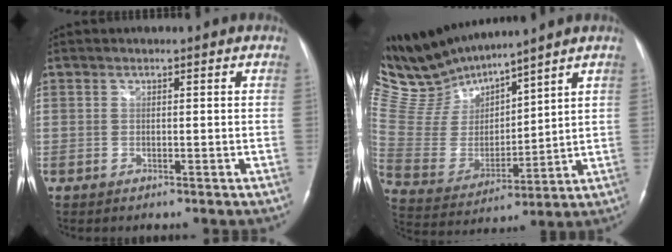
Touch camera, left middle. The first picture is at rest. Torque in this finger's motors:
{"motor_torque": [0.19, -0.67, -0.13, -0.05]}